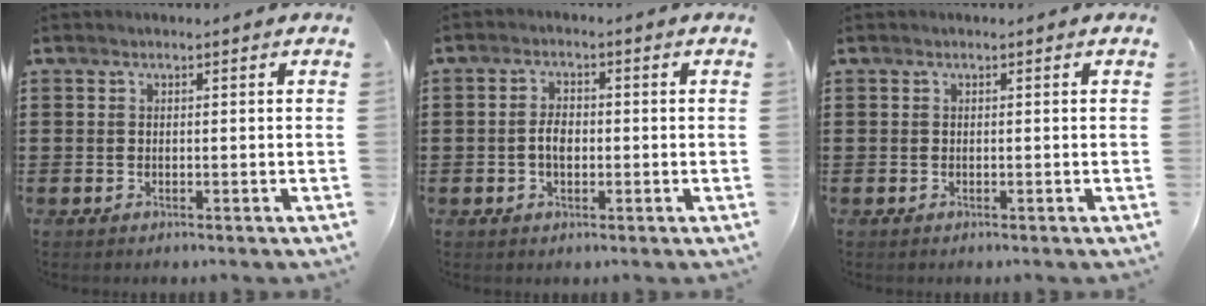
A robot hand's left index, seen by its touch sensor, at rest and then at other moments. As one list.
[{"total": 3.0, "force": [-0.3, 1.6, 2.5], "torque": [-0.055, 0.003, -0.008]}, {"total": 0.0}]